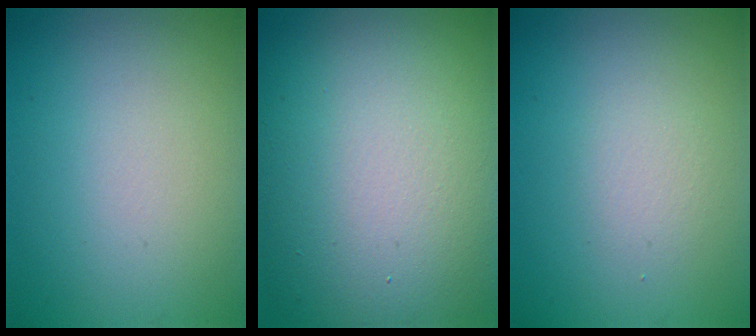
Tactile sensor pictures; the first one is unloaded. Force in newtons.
{"total": 17.0, "press": 16.9, "slide": 1.3}
{"total": 1.2, "press": 1.2, "slide": 0.0}